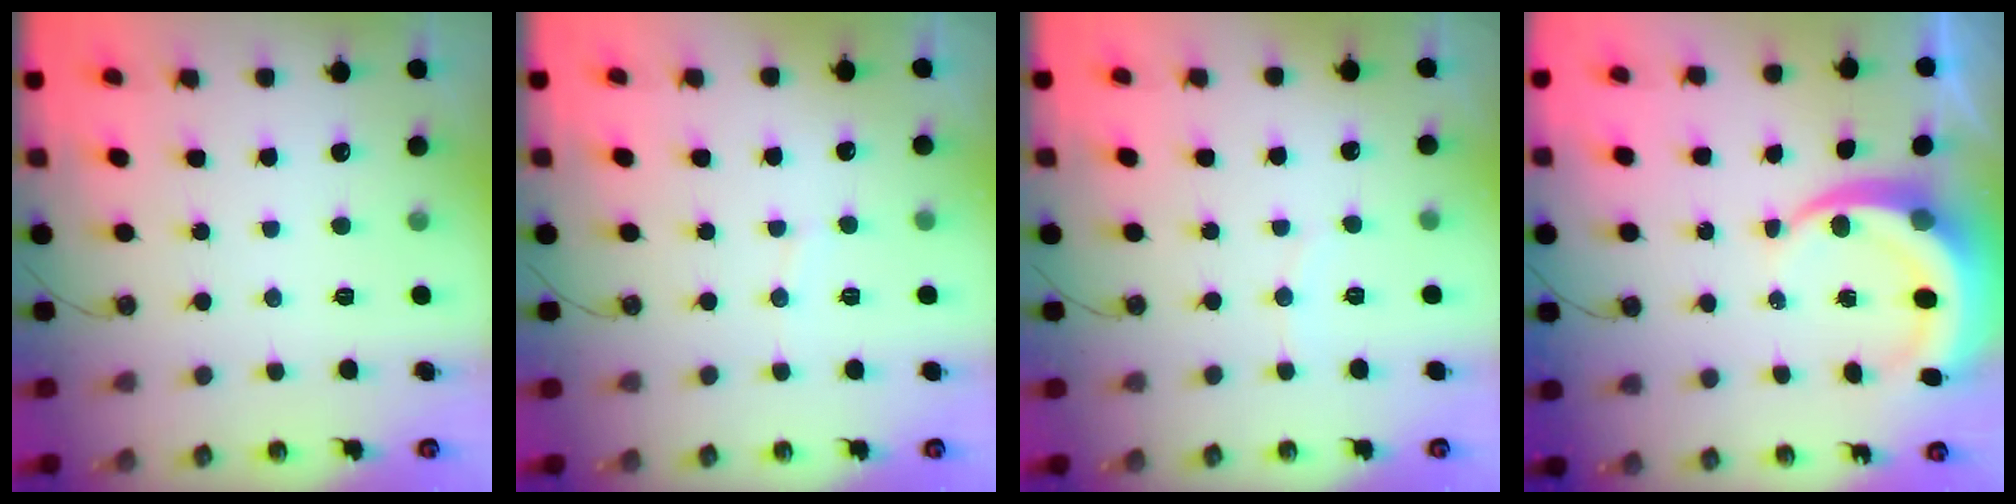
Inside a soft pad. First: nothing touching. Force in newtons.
{"total": 2.5, "press": 2.5, "slide": 0.2}
{"total": 2.6, "press": 2.6, "slide": 0.3}
{"total": 8.2, "press": 8.2, "slide": 1.1}